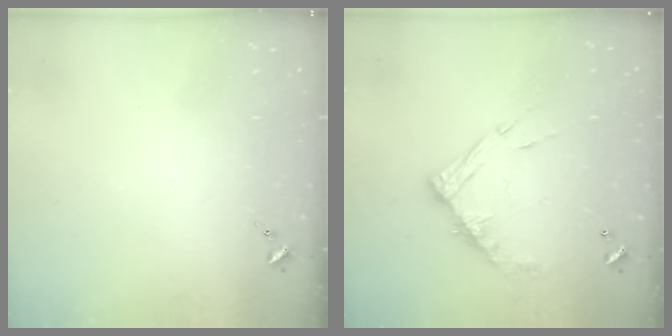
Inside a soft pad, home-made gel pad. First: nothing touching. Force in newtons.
{"total": 13.3, "press": 13.3, "slide": 1.1}